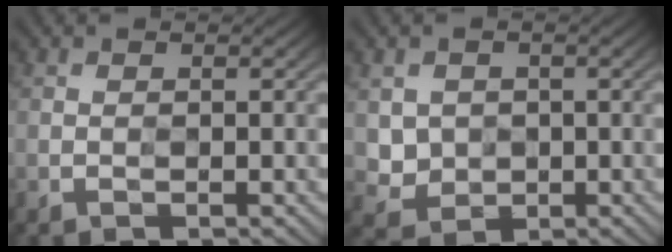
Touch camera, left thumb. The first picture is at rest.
{"total": 3.4, "force": [1.8, 2.8, -0.7], "torque": [-0.005, -0.008, 0.032]}